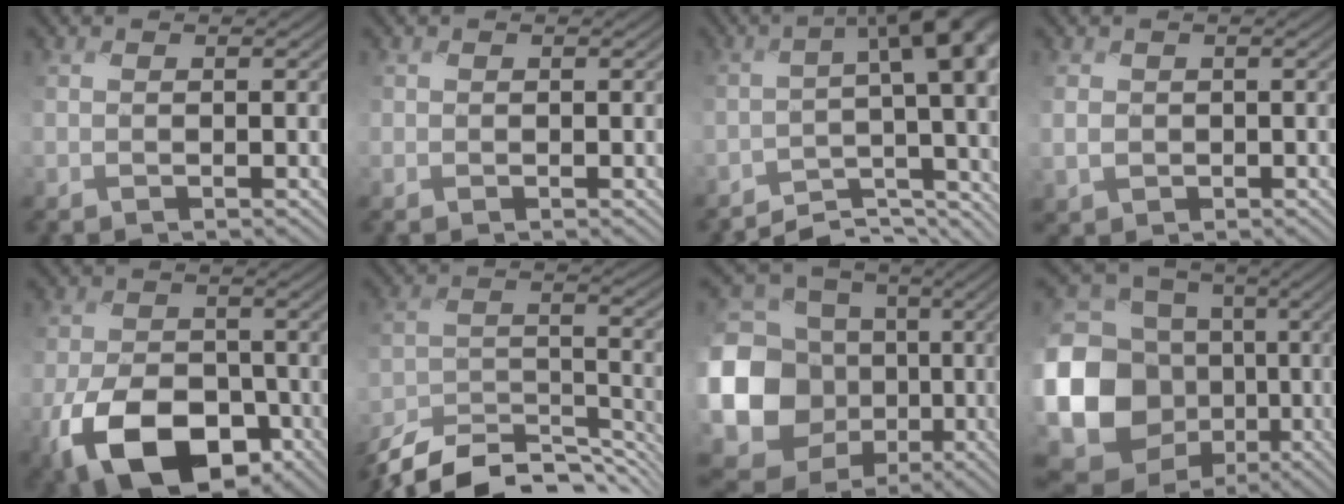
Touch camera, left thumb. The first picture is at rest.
{"total": 0.5, "force": [0.0, 0.3, -0.4], "torque": [0.005, -0.005, -0.004]}
{"total": 9.4, "force": [-5.5, 2.4, 7.2], "torque": [-0.088, 0.001, -0.097]}
{"total": 2.1, "force": [0.0, 2.1, -0.1], "torque": [-0.016, -0.010, -0.006]}
{"total": 12.9, "force": [-6.2, 7.9, 8.0], "torque": [-0.167, -0.035, -0.109]}
{"total": 11.6, "force": [-10.5, 2.7, 4.1], "torque": [-0.100, 0.002, -0.180]}
{"total": 18.3, "force": [-3.7, 15.9, 8.2], "torque": [-0.250, -0.021, -0.079]}
{"total": 19.2, "force": [-4.2, 16.2, 9.3], "torque": [-0.272, -0.033, -0.082]}